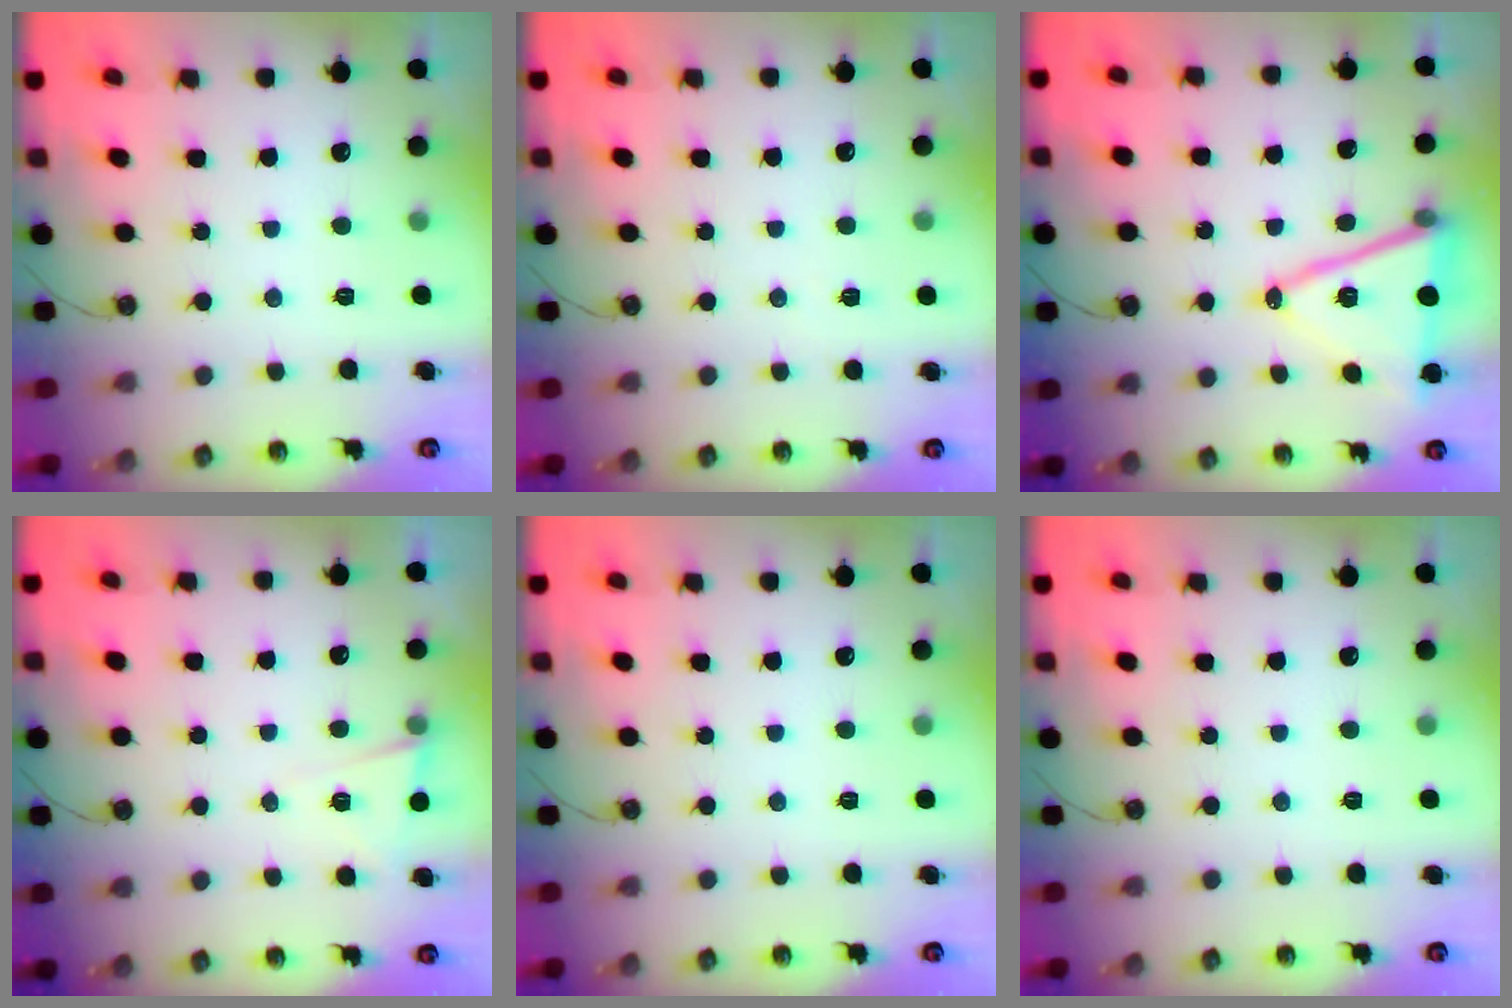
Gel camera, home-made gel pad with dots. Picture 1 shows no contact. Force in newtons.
{"total": 3.2, "press": 2.7, "slide": 1.7}
{"total": 15.0, "press": 14.5, "slide": 3.7}
{"total": 5.0, "press": 4.5, "slide": 2.1}
{"total": 0.0}
{"total": 0.0}